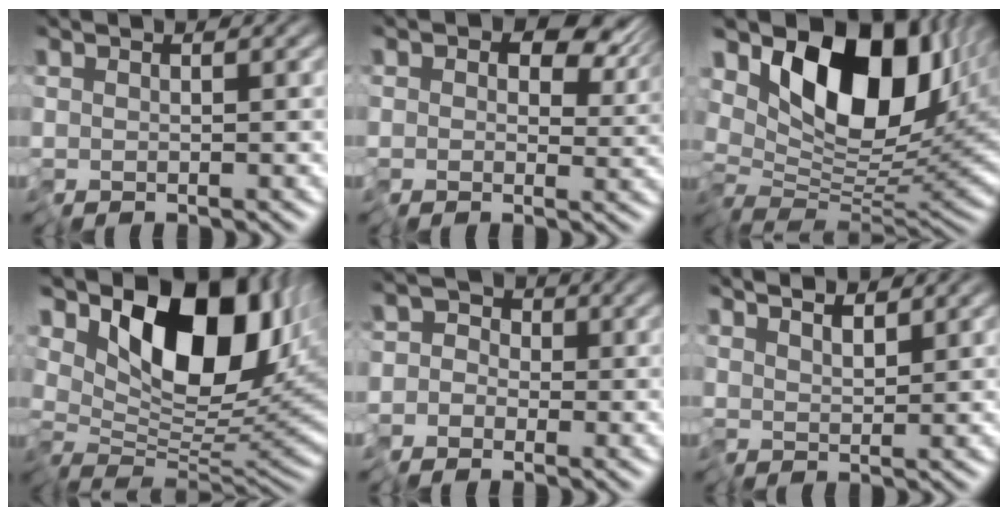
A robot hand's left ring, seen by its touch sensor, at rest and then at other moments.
{"total": 6.3, "force": [2.3, 4.6, 3.7], "torque": [-0.055, -0.005, 0.033]}
{"total": 12.6, "force": [5.2, 6.5, 9.4], "torque": [-0.146, 0.008, 0.087]}
{"total": 11.4, "force": [4.6, 5.8, 8.7], "torque": [-0.127, -0.005, 0.080]}
{"total": 3.7, "force": [-2.1, 2.9, 0.5], "torque": [0.023, 0.008, -0.053]}
{"total": 2.3, "force": [2.1, 0.2, 0.9], "torque": [-0.022, 0.008, 0.038]}